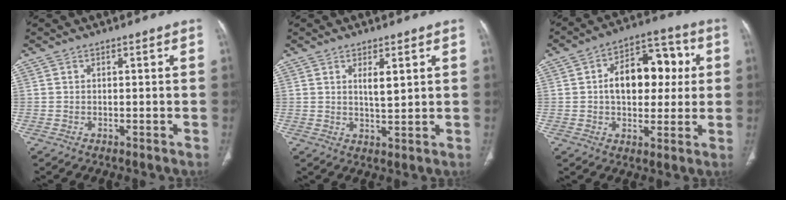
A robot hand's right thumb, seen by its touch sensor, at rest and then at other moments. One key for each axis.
{"total": 3.9, "fx": 1.6, "fy": 1.1, "fz": 3.3, "tx": -0.053, "ty": -0.017, "tz": 0.030}
{"total": 15.0, "fx": 1.9, "fy": 9.6, "fz": 11.4, "tx": -0.127, "ty": 0.026, "tz": 0.022}